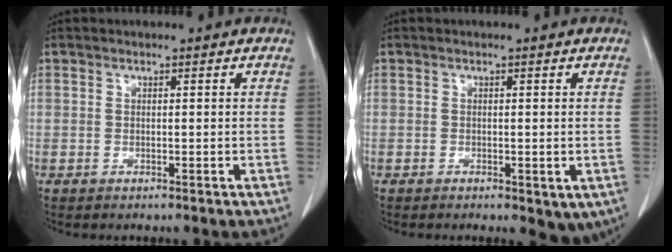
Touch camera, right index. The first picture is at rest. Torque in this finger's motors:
{"motor_torque": [0.54, -0.53, 0.46, 0.07]}